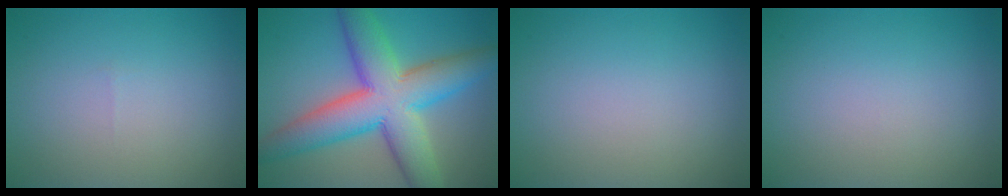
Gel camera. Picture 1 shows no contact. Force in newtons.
{"total": 11.1, "press": 11.1, "slide": 0.4}
{"total": 0.0}
{"total": 0.0}